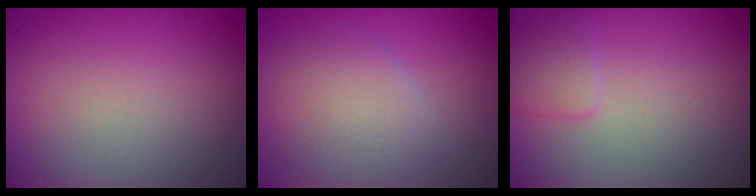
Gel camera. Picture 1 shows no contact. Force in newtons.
{"total": 4.0, "press": 4.0, "slide": 0.0}
{"total": 1.6, "press": 1.6, "slide": 0.1}